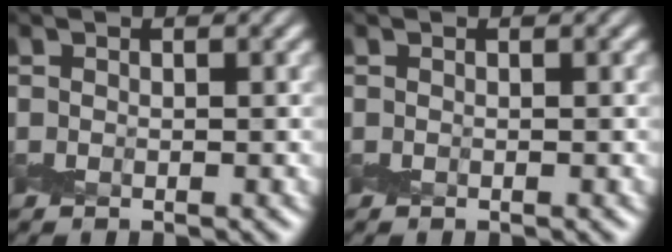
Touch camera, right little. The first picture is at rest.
{"total": 0.0}